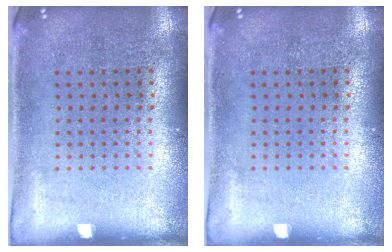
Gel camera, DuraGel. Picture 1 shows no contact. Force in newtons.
{"total": 0.0}